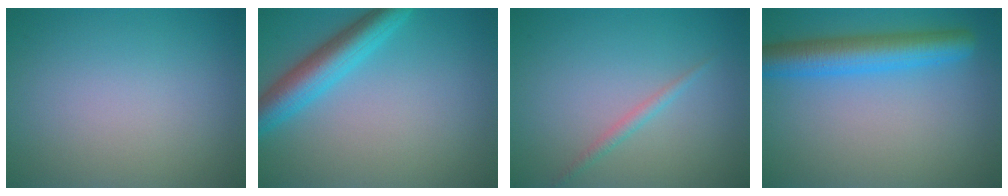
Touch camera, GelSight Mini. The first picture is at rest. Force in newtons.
{"total": 5.0, "press": 5.0, "slide": 0.2}
{"total": 1.1, "press": 1.1, "slide": 0.0}
{"total": 5.6, "press": 5.6, "slide": 0.2}